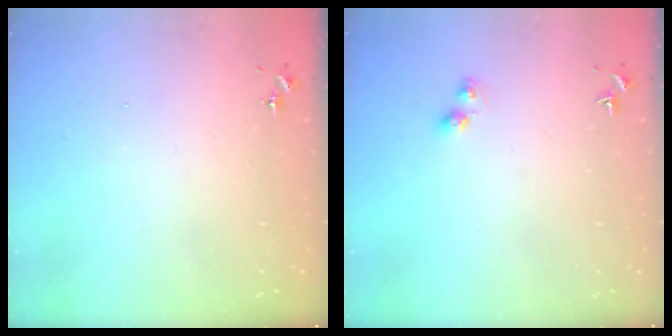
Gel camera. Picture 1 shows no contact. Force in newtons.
{"total": 4.4, "press": 4.4, "slide": 0.3}